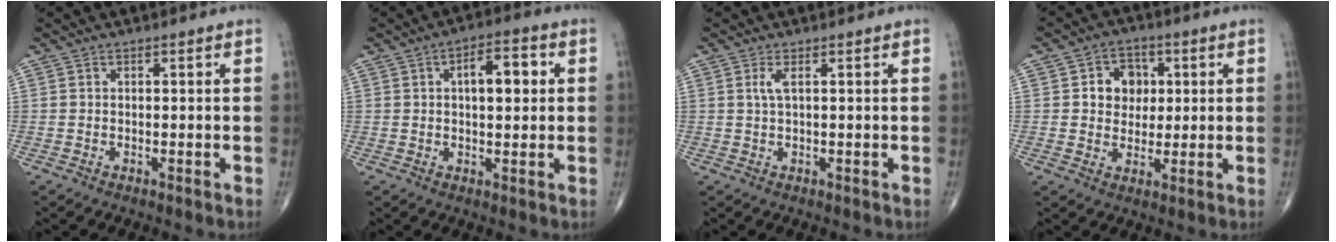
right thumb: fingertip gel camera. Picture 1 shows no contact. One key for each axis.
{"total": 7.7, "fx": 1.6, "fy": 3.4, "fz": 6.7, "tx": -0.087, "ty": 0.010, "tz": 0.021}
{"total": 1.8, "fx": 0.6, "fy": 0.3, "fz": 1.6, "tx": -0.046, "ty": 0.004, "tz": 0.016}
{"total": 7.1, "fx": 1.5, "fy": 6.0, "fz": 3.6, "tx": -0.016, "ty": 0.001, "tz": 0.021}